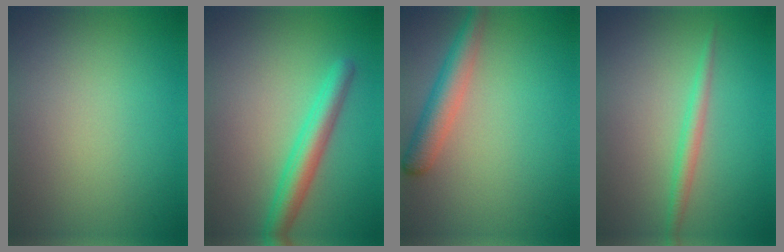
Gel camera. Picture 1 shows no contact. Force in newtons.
{"total": 3.6, "press": 3.6, "slide": 0.1}
{"total": 3.5, "press": 3.5, "slide": 0.2}
{"total": 1.7, "press": 1.7, "slide": 0.1}